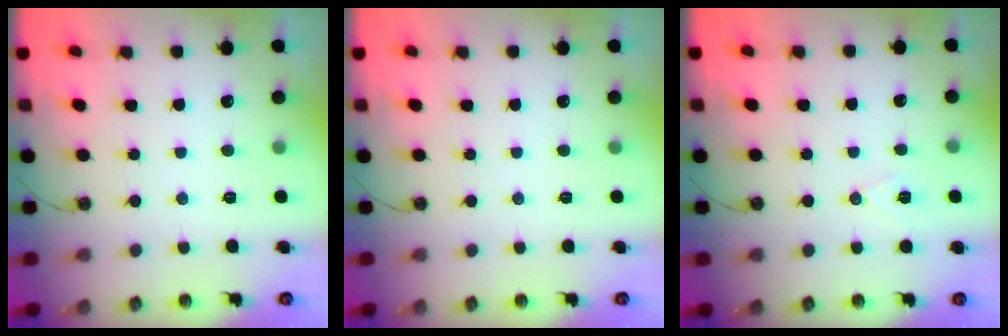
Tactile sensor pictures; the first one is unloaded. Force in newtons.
{"total": 0.0}
{"total": 7.1, "press": 5.5, "slide": 4.5}